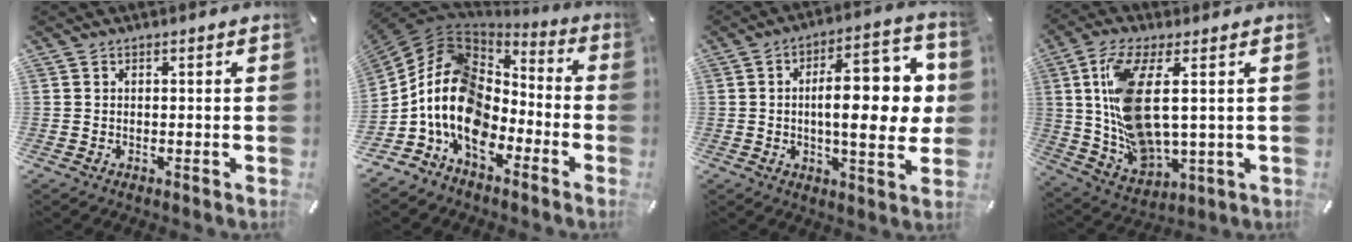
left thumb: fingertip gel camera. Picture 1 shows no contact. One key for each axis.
{"total": 15.9, "fx": -4.7, "fy": 11.4, "fz": 10.0, "tx": -0.237, "ty": 0.008, "tz": -0.091}
{"total": 17.2, "fx": 1.3, "fy": 6.8, "fz": 15.7, "tx": -0.212, "ty": -0.004, "tz": 0.014}
{"total": 15.8, "fx": 3.4, "fy": 7.3, "fz": 13.6, "tx": -0.308, "ty": -0.013, "tz": 0.061}